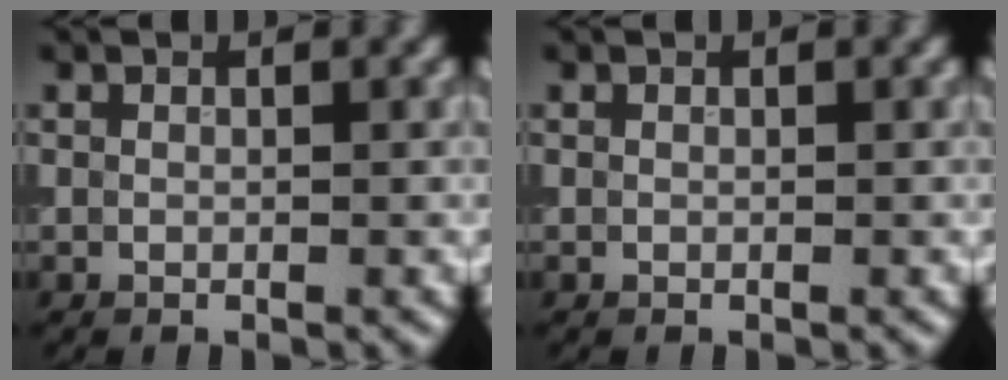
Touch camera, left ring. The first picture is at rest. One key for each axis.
{"total": 0.0}